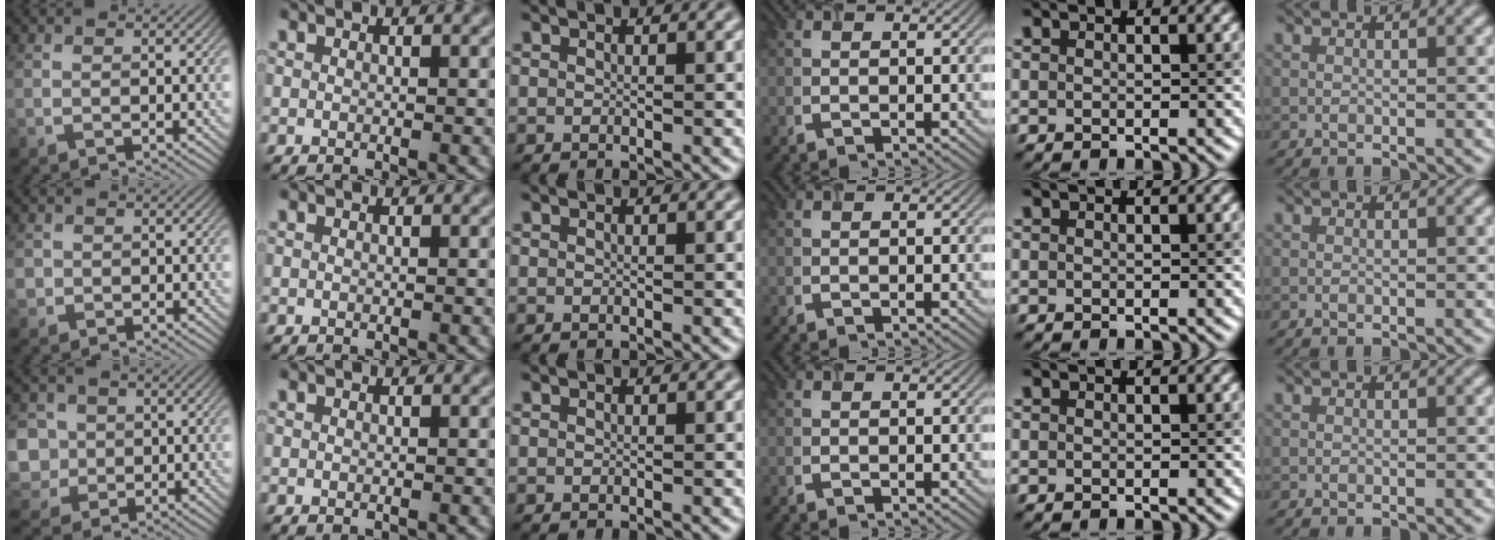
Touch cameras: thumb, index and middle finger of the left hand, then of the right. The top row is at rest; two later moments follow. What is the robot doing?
{"motion": "close", "object": "airpods case & airpods"}